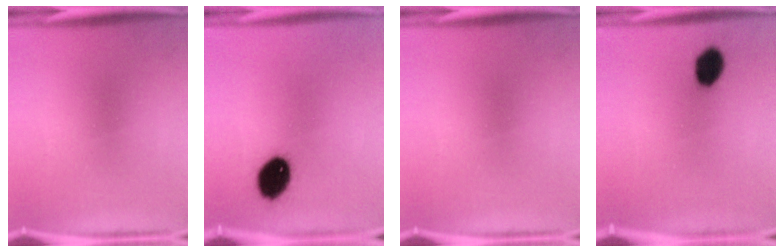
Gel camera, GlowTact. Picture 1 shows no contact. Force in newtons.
{"total": 10.6}
{"total": 0.0}
{"total": 7.5}